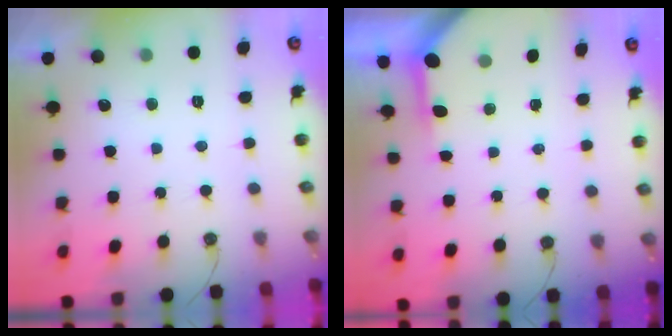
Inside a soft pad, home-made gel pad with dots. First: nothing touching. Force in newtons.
{"total": 3.9, "press": 3.9, "slide": 0.3}